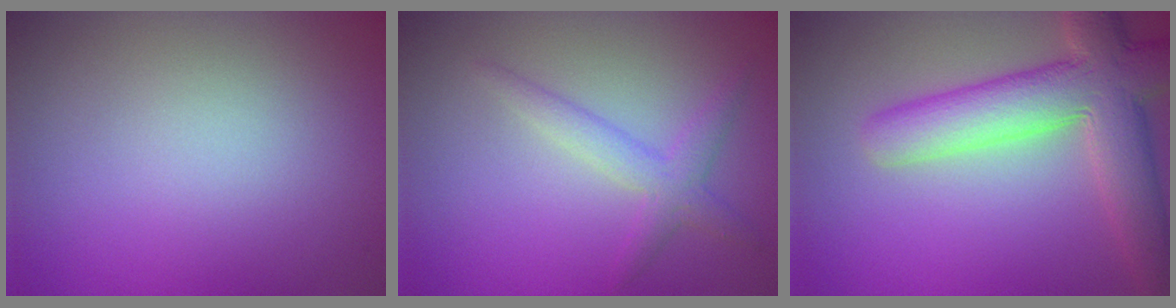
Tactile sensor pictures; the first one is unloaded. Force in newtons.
{"total": 2.4, "press": 2.4, "slide": 0.0}
{"total": 8.1, "press": 8.1, "slide": 0.6}